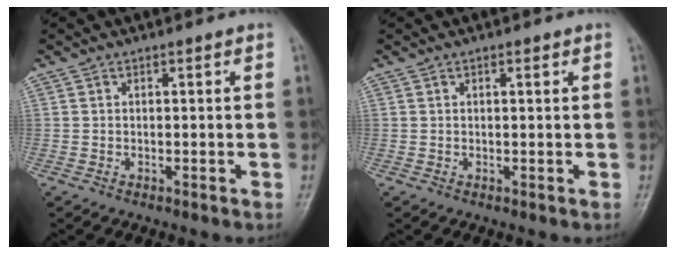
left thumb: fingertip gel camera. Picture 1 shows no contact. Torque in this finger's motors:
{"motor_torque": [-0.09, -0.04, -0.03, 0.00, -0.03]}